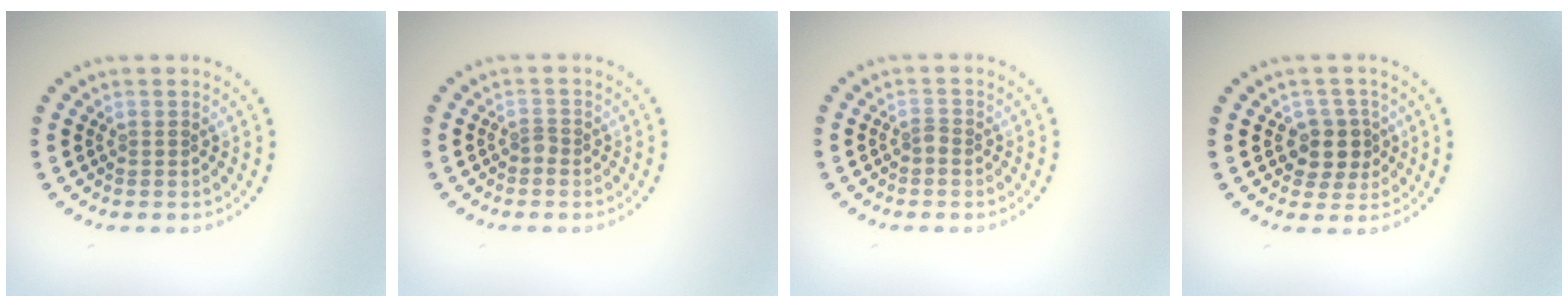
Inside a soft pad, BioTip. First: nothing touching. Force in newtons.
{"total": 0.8, "press": 0.6, "slide": 0.6}
{"total": 0.8, "press": 0.6, "slide": 0.5}
{"total": 2.5, "press": 2.3, "slide": 1.1}